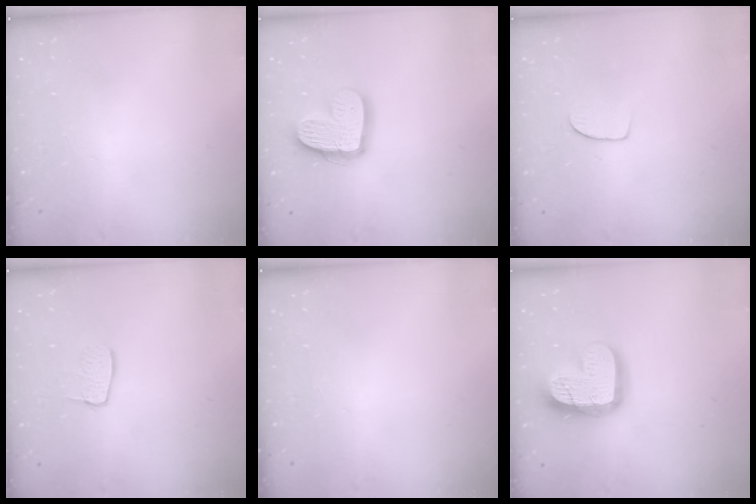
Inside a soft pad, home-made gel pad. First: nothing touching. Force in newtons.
{"total": 15.7, "press": 15.7, "slide": 1.4}
{"total": 6.1, "press": 6.1, "slide": 0.4}
{"total": 7.0, "press": 7.0, "slide": 0.6}
{"total": 0.0}
{"total": 19.2, "press": 19.1, "slide": 1.8}